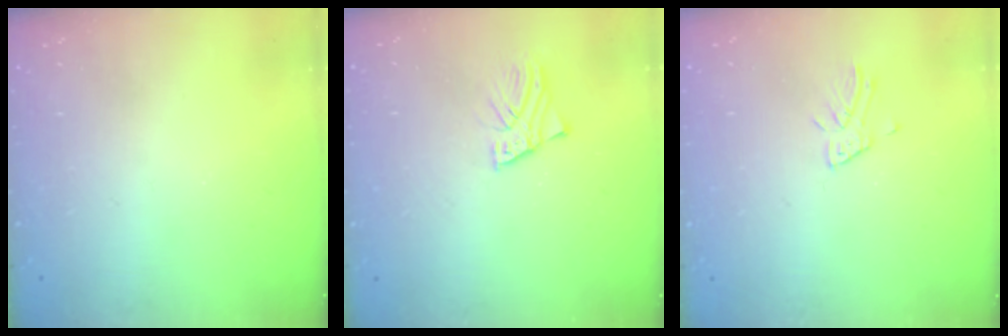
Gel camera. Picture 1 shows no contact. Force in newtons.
{"total": 2.3, "press": 2.3, "slide": 0.1}
{"total": 3.7, "press": 3.6, "slide": 0.3}